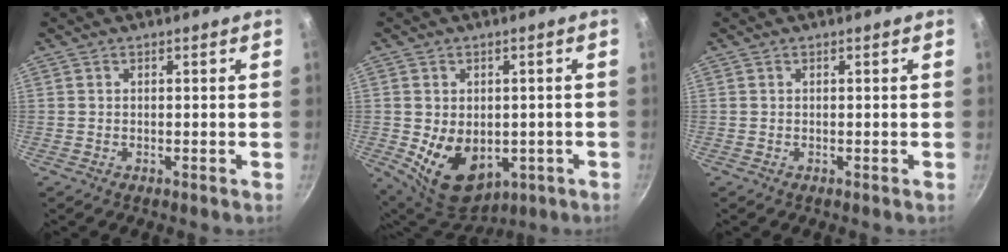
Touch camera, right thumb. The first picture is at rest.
{"total": 12.2, "force": [-2.1, 8.7, 8.3], "torque": [-0.109, -0.010, -0.005]}
{"total": 0.0}